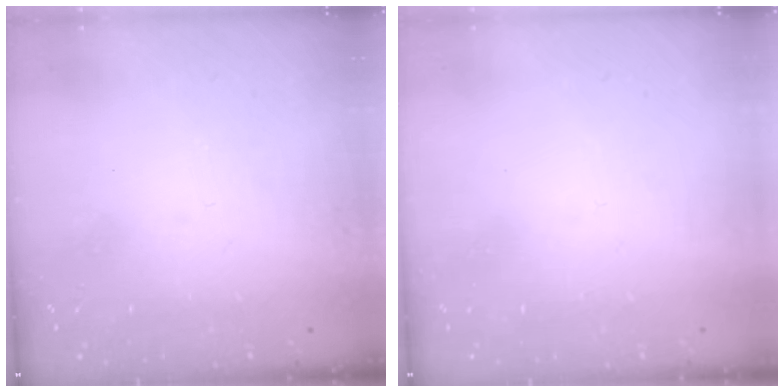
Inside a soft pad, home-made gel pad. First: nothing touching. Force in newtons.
{"total": 1.7, "press": 1.7, "slide": 0.2}